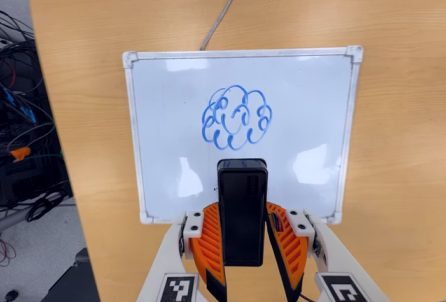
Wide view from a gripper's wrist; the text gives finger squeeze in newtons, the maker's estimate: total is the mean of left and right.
{"total": 5.4, "left": 4.7, "right": 6.2}